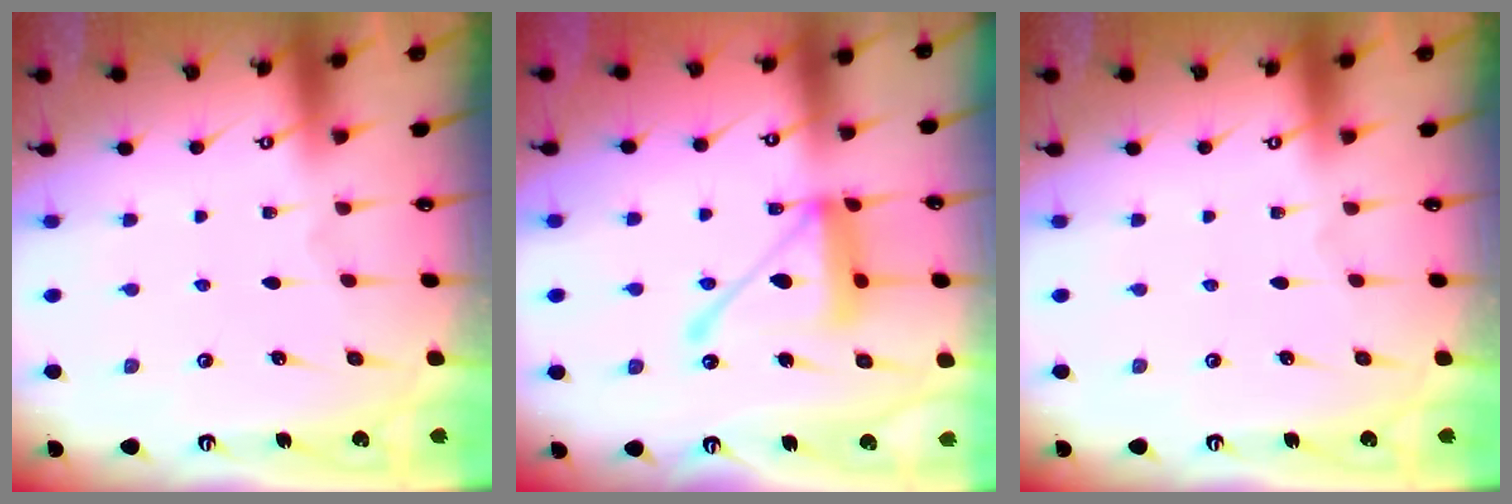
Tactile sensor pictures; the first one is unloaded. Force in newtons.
{"total": 14.8, "press": 14.7, "slide": 1.5}
{"total": 0.0}